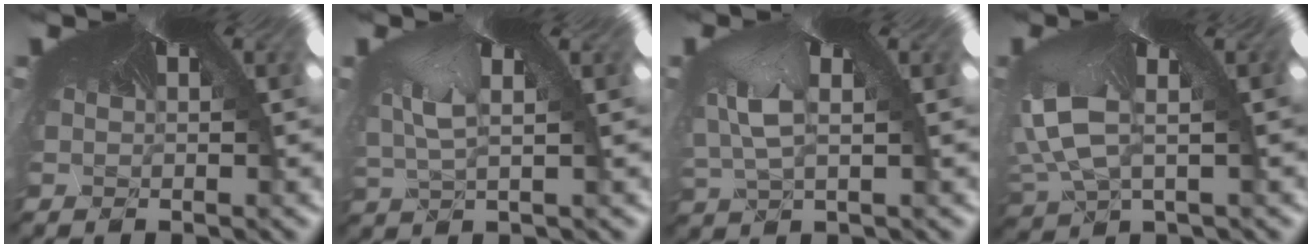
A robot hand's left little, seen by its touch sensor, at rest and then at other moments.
{"total": 2.2, "force": [-2.1, 0.7, 0.2], "torque": [-0.039, -0.035, 0.000]}
{"total": 3.2, "force": [-3.1, 0.9, -0.6], "torque": [-0.029, -0.054, -0.015]}
{"total": 5.2, "force": [-4.9, 1.4, -1.0], "torque": [-0.061, -0.071, -0.038]}